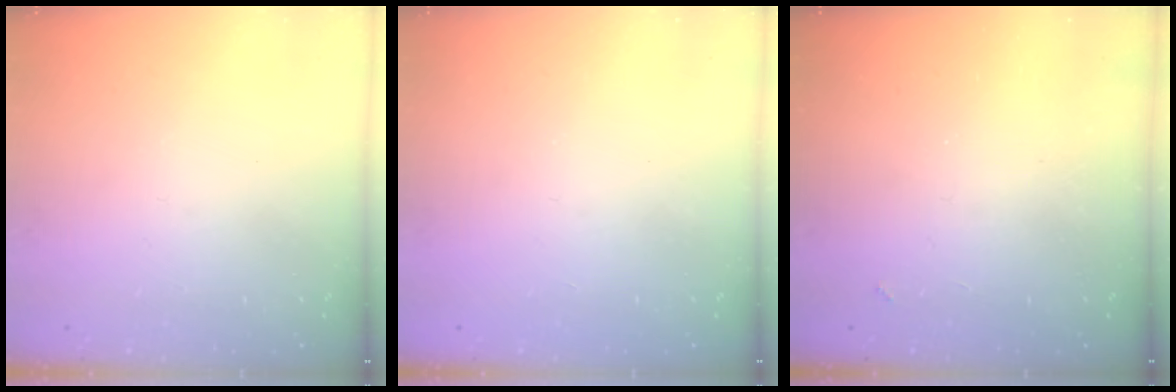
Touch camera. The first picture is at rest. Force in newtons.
{"total": 1.1, "press": 1.0, "slide": 0.4}
{"total": 3.6, "press": 3.6, "slide": 0.5}